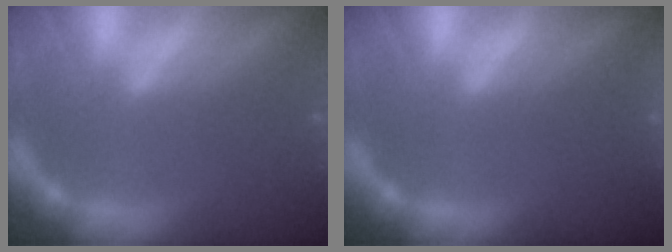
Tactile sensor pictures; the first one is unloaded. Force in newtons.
{"total": 8.0}